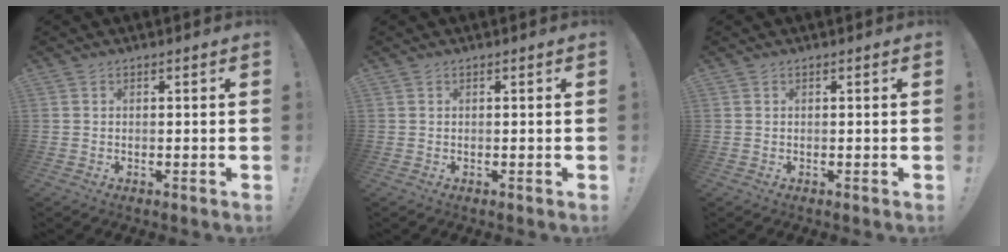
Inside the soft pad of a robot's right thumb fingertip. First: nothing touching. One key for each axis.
{"total": 0.0}
{"total": 0.0}